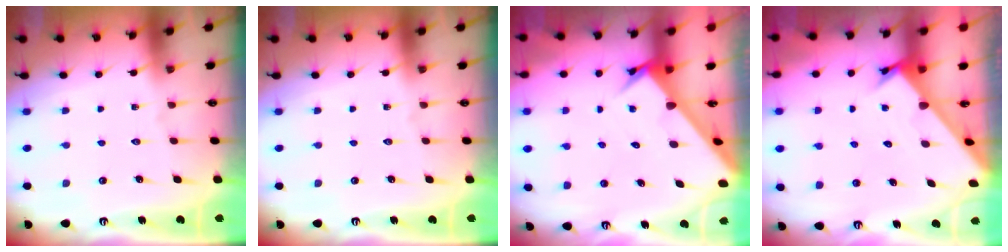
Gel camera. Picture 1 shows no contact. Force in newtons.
{"total": 0.0}
{"total": 3.1, "press": 3.1, "slide": 0.3}
{"total": 2.4, "press": 2.4, "slide": 0.1}